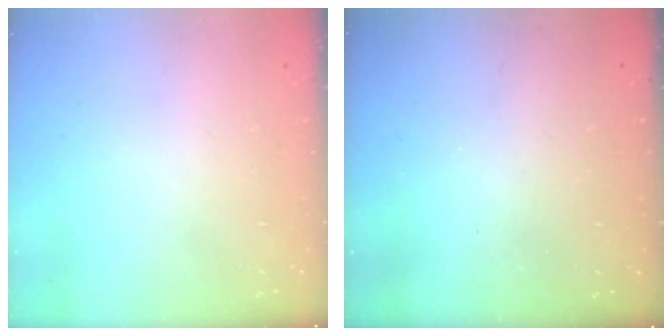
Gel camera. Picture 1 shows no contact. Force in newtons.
{"total": 3.2, "press": 3.2, "slide": 0.1}